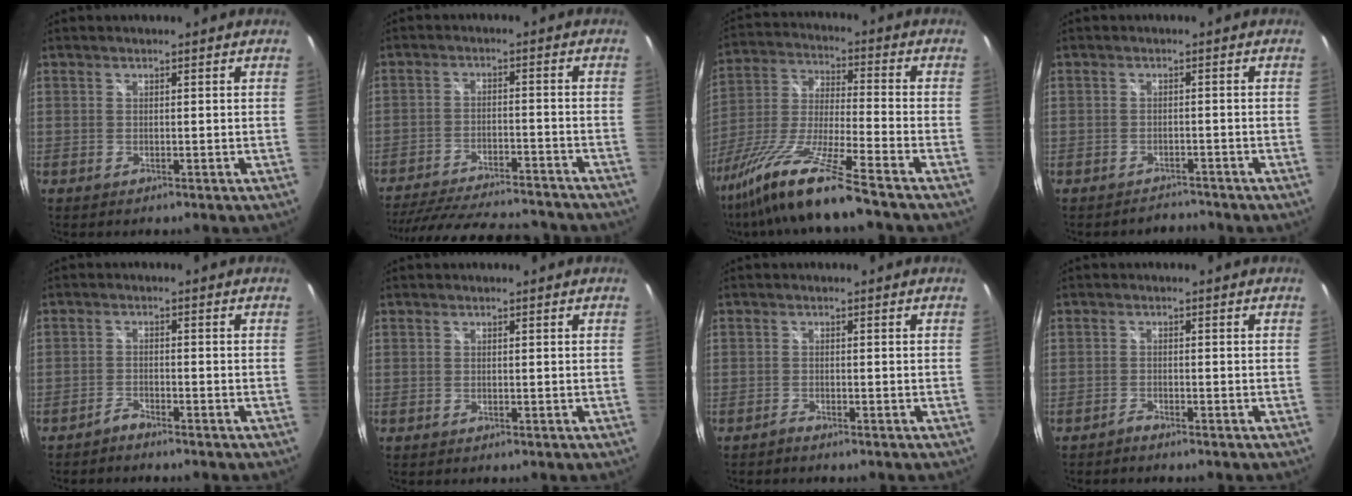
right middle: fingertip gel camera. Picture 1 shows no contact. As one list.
[{"total": 23.6, "force": [-20.7, 5.5, 10.0], "torque": [-0.197, -0.020, -0.289]}, {"total": 17.8, "force": [-13.5, -0.7, 11.5], "torque": [-0.236, -0.036, -0.253]}, {"total": 2.3, "force": [-2.2, 0.5, -0.5], "torque": [0.007, 0.009, -0.037]}, {"total": 2.0, "force": [-2.0, 0.2, 0.3], "torque": [-0.016, -0.001, -0.039]}, {"total": 0.0}, {"total": 1.0, "force": [-1.0, 0.1, 0.1], "torque": [-0.005, -0.003, -0.020]}, {"total": 1.2, "force": [-1.2, 0.1, 0.1], "torque": [-0.006, -0.002, -0.024]}]